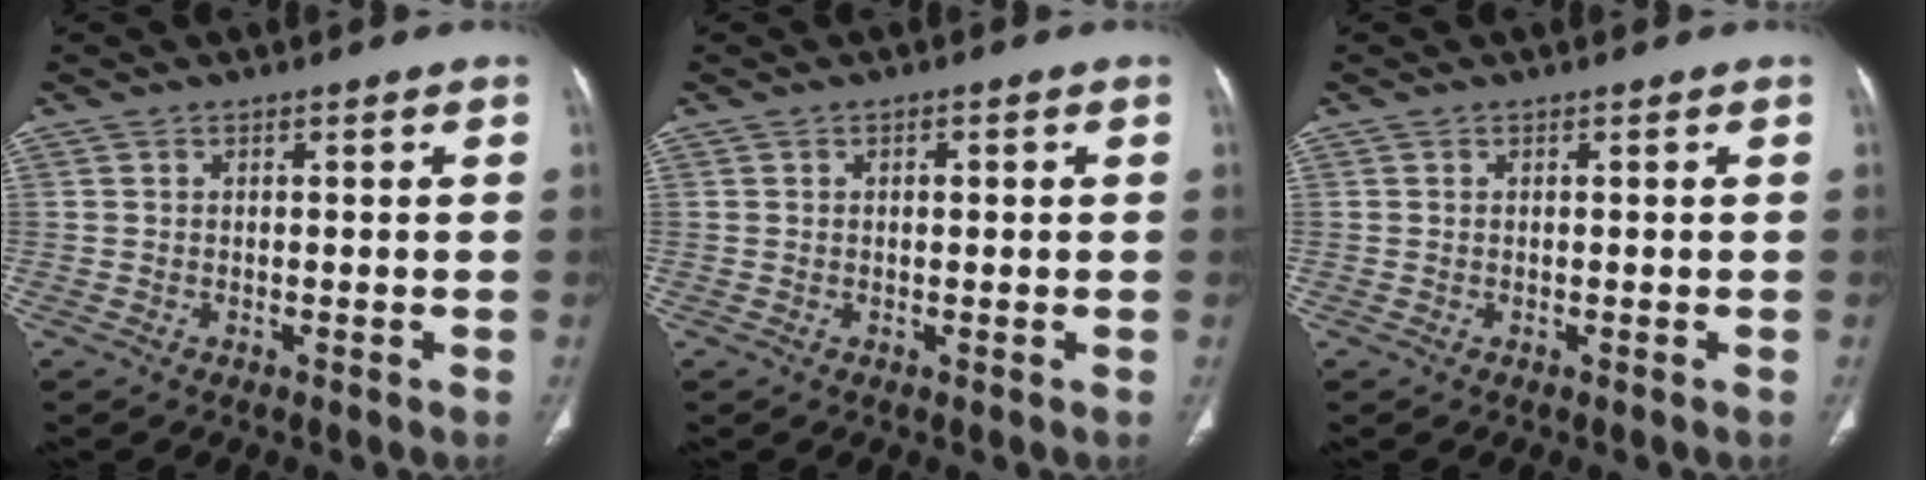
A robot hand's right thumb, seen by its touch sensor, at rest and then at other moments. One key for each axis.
{"total": 1.3, "fx": 0.3, "fy": 0.7, "fz": 1.0, "tx": -0.014, "ty": 0.003, "tz": 0.004}
{"total": 0.0}